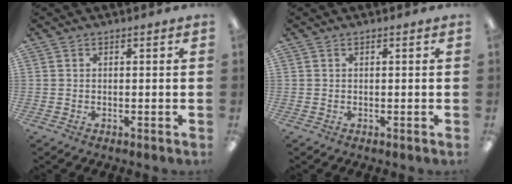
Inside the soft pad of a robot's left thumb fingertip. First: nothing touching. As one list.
[{"total": 0.0}]